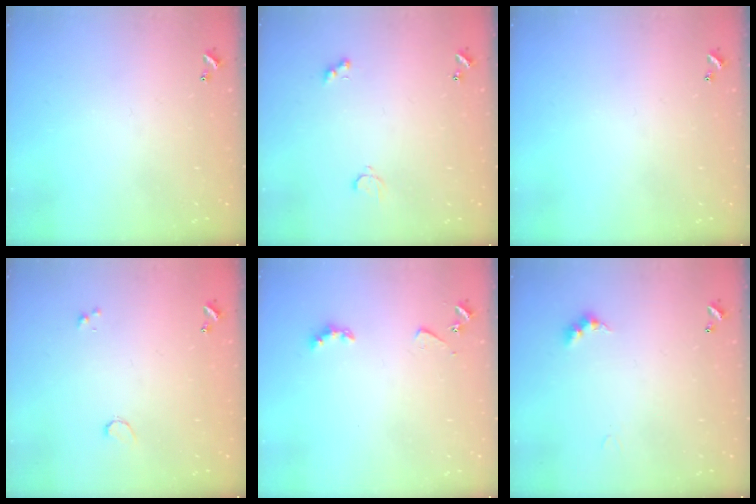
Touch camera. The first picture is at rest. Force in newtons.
{"total": 2.8, "press": 2.8, "slide": 0.6}
{"total": 0.0}
{"total": 1.4, "press": 1.3, "slide": 0.2}
{"total": 2.8, "press": 2.7, "slide": 0.5}
{"total": 2.8, "press": 2.8, "slide": 0.5}